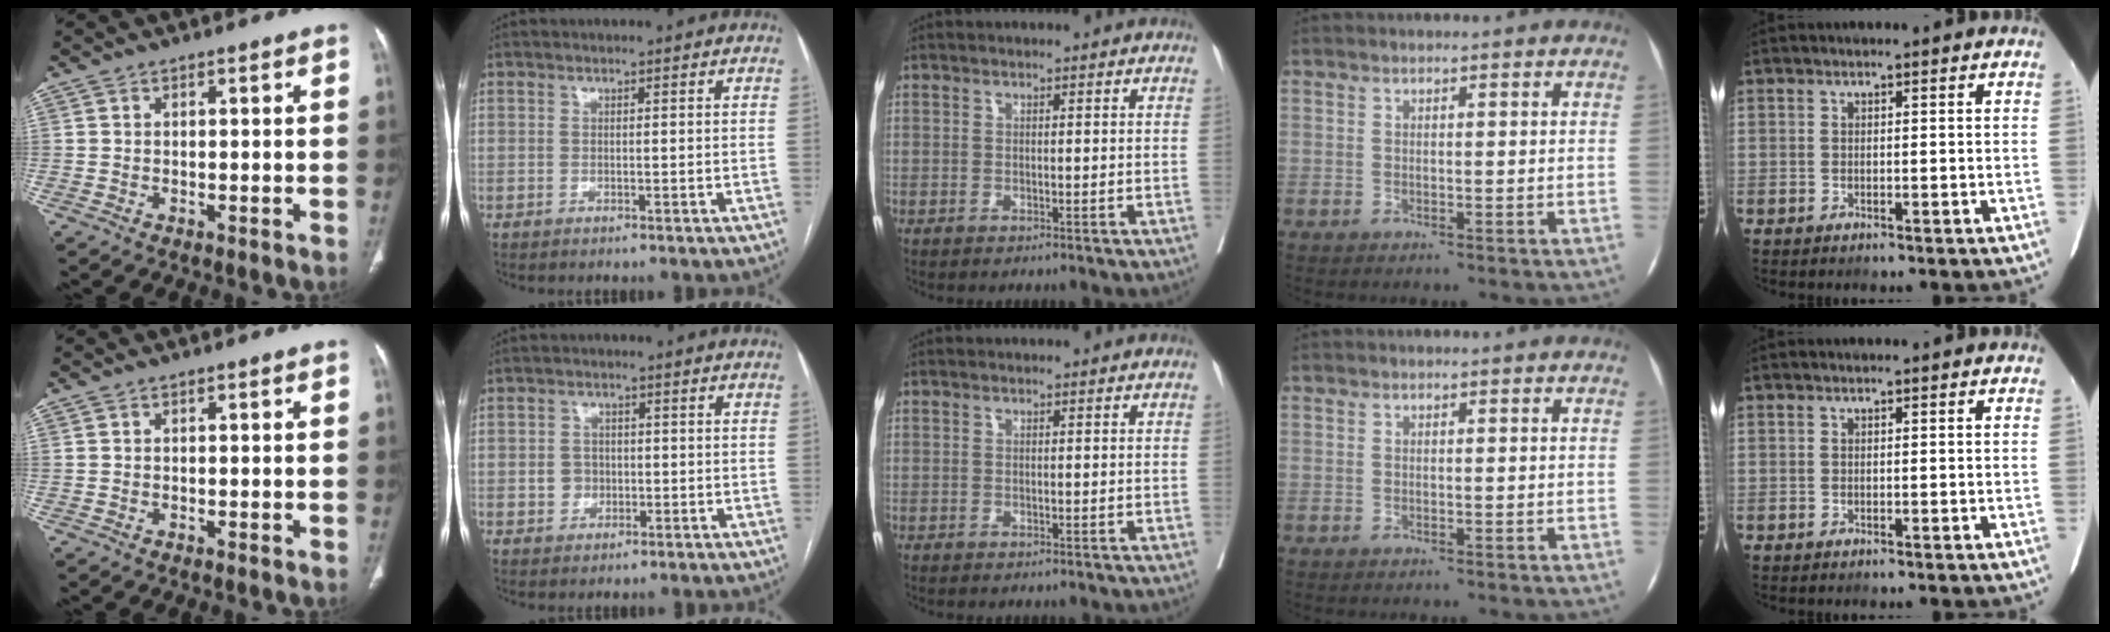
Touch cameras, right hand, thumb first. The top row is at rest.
{"index": {"total": 2.7, "force": [-0.6, 2.5, 0.9], "torque": [-0.008, 0.007, -0.007]}}